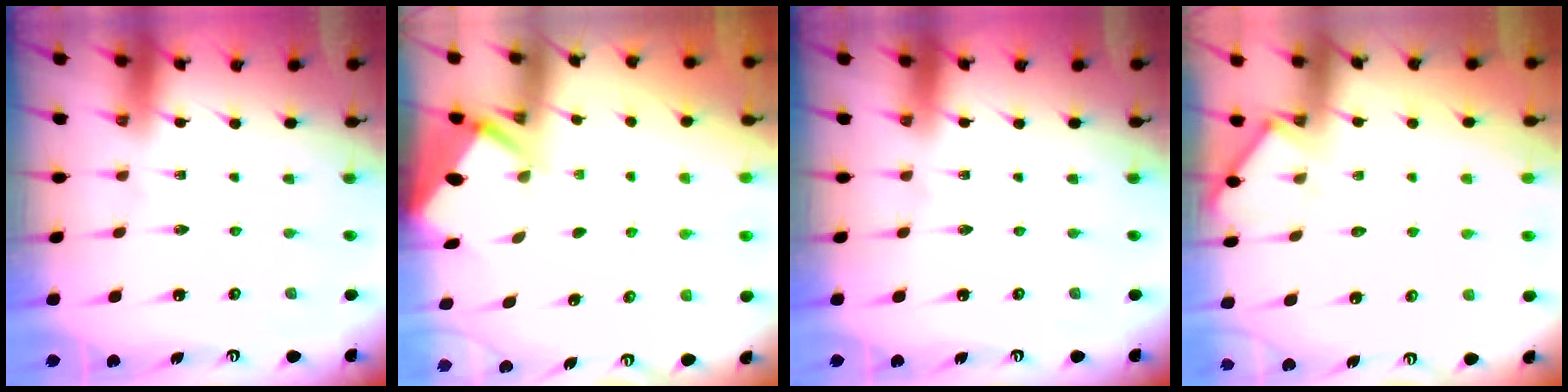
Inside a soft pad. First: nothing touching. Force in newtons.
{"total": 2.6, "press": 2.6, "slide": 0.3}
{"total": 0.0}
{"total": 4.3, "press": 4.3, "slide": 0.4}